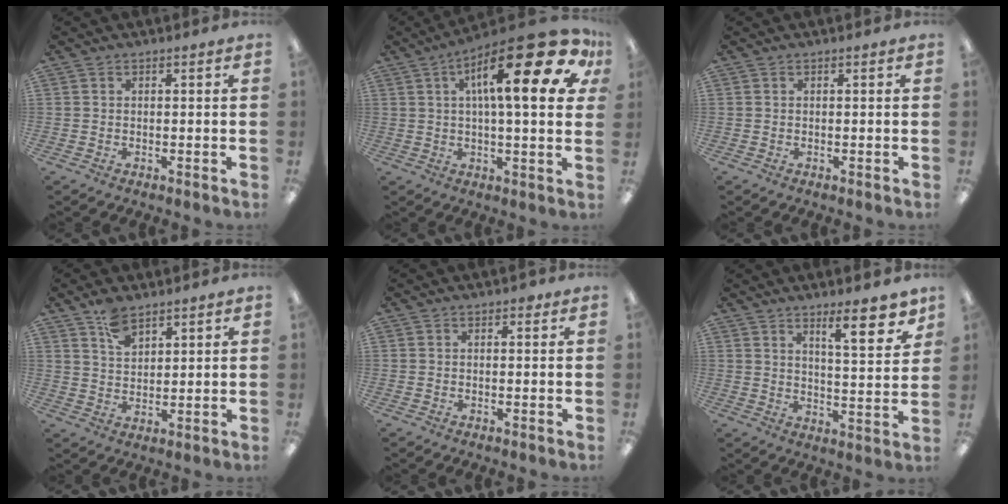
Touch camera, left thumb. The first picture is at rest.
{"total": 23.8, "force": [9.5, 7.2, 20.6], "torque": [-0.296, -0.043, 0.143]}
{"total": 0.0}
{"total": 6.4, "force": [4.7, 3.1, 3.0], "torque": [-0.055, -0.018, 0.085]}
{"total": 0.7, "force": [0.4, 0.4, 0.3], "torque": [0.000, 0.000, 0.005]}
{"total": 11.6, "force": [7.8, 3.2, 7.9], "torque": [-0.090, -0.048, 0.121]}